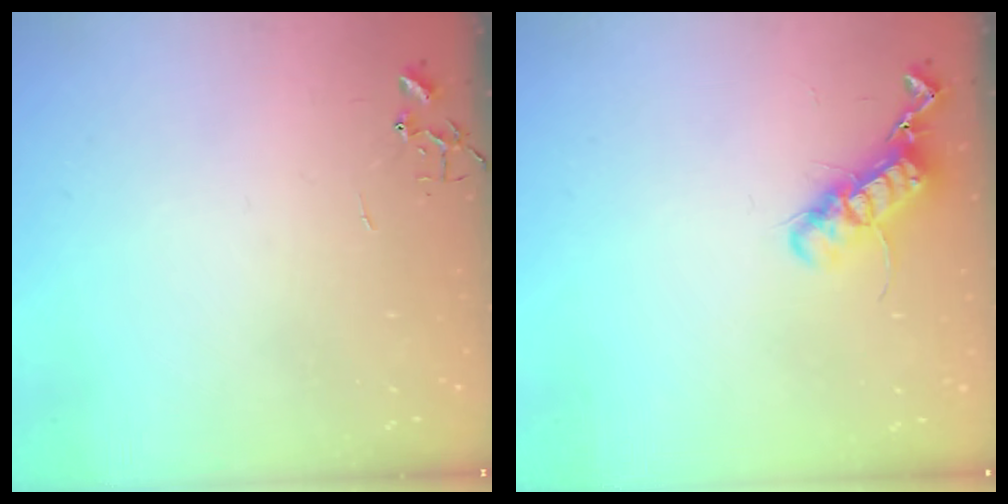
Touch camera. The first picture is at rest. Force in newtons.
{"total": 12.2, "press": 12.2, "slide": 0.9}